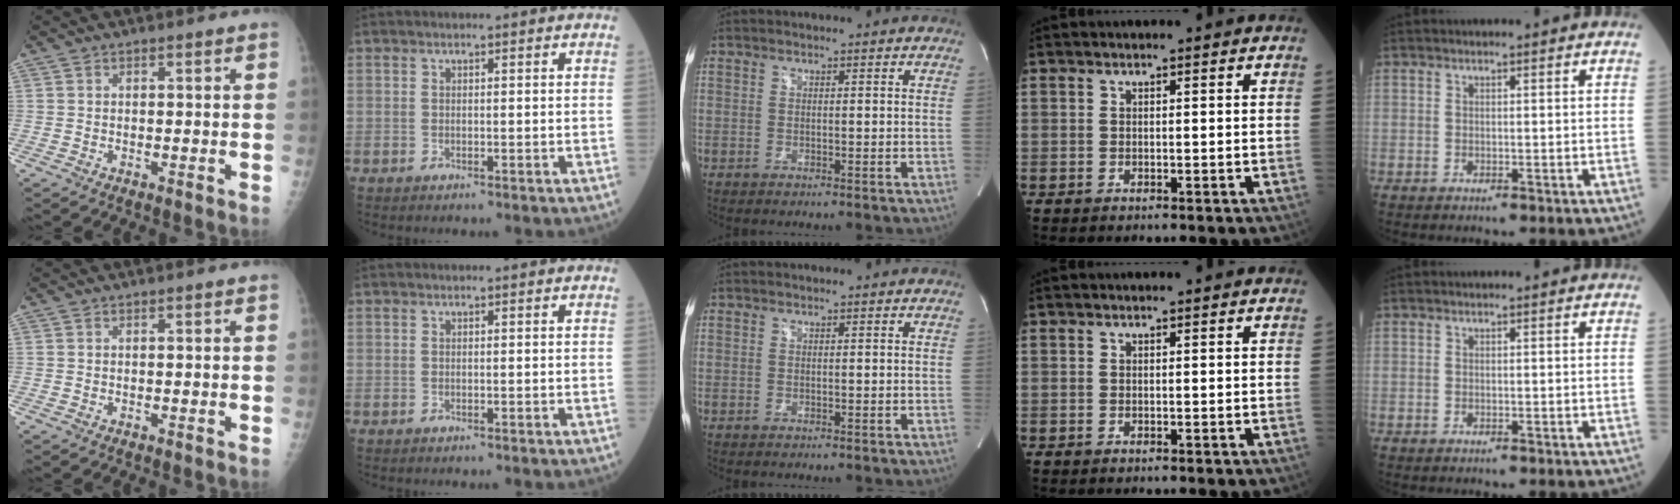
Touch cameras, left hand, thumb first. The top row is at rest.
{}